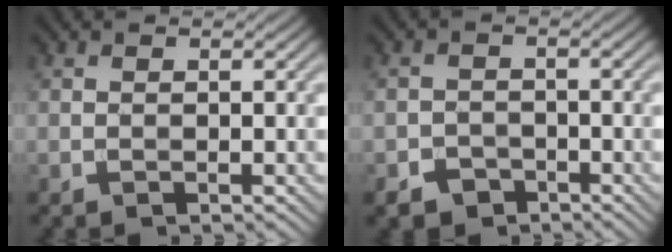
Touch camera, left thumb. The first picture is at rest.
{"total": 2.8, "force": [-2.0, 1.9, 0.6], "torque": [-0.006, -0.002, -0.039]}